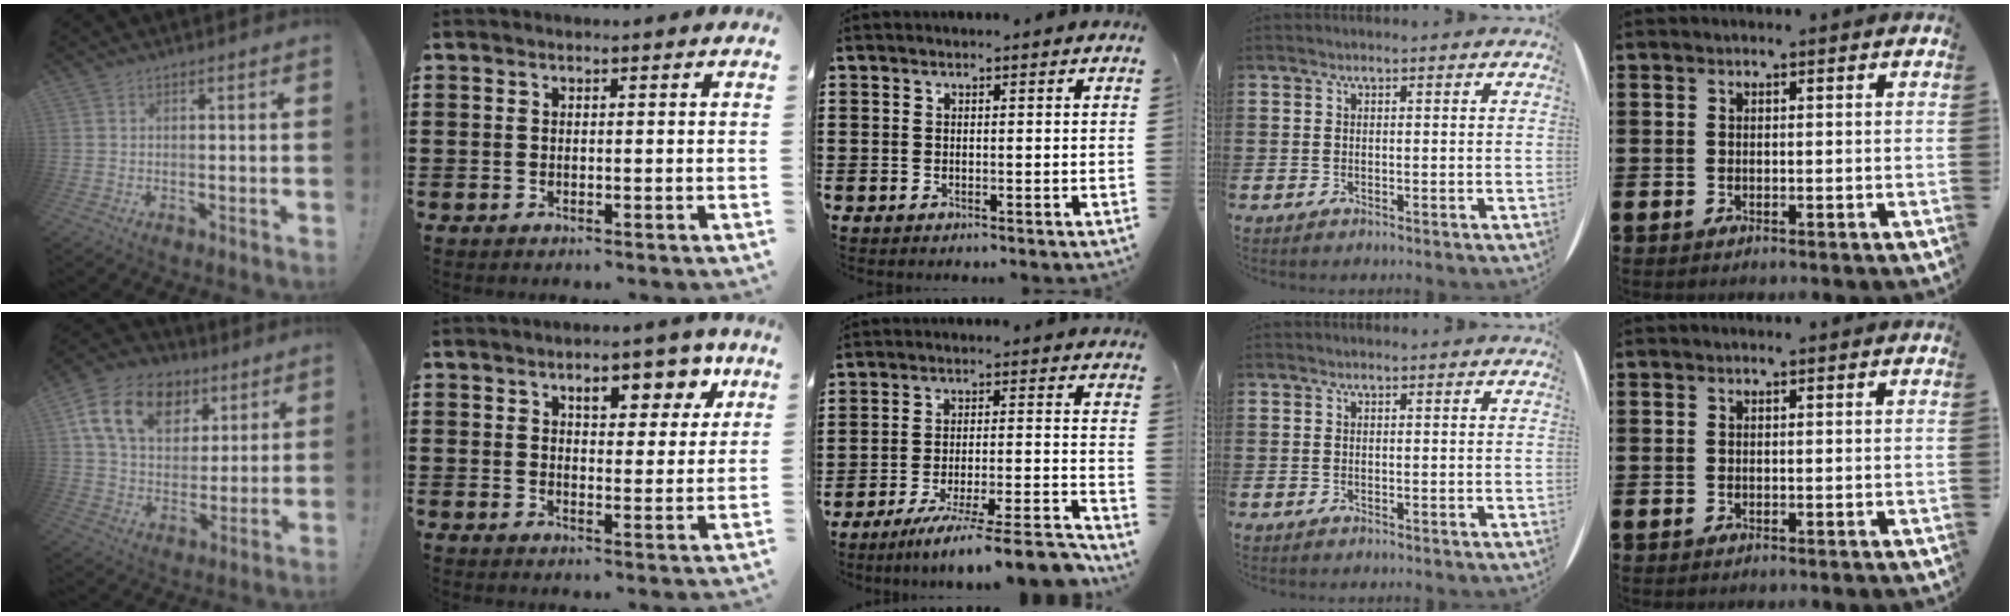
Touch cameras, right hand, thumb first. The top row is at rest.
{"thumb": {"total": 17.9, "force": [7.8, 12.4, 10.2], "torque": [-0.160, -0.023, 0.146]}, "index": {"total": 6.7, "force": [3.9, 3.3, 4.4], "torque": [-0.062, -0.004, 0.058]}, "middle": {"total": 8.8, "force": [-7.7, -0.3, 4.3], "torque": [-0.062, -0.003, -0.142]}}